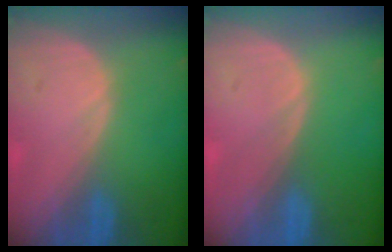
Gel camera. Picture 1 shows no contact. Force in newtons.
{"total": 0.0}